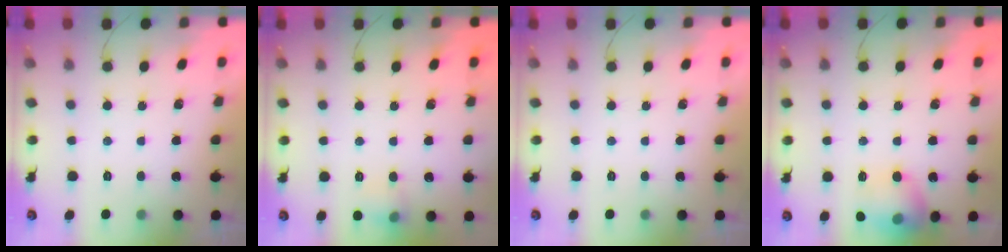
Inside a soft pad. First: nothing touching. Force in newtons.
{"total": 7.1, "press": 7.0, "slide": 1.2}
{"total": 0.0}
{"total": 13.7, "press": 13.7, "slide": 1.2}